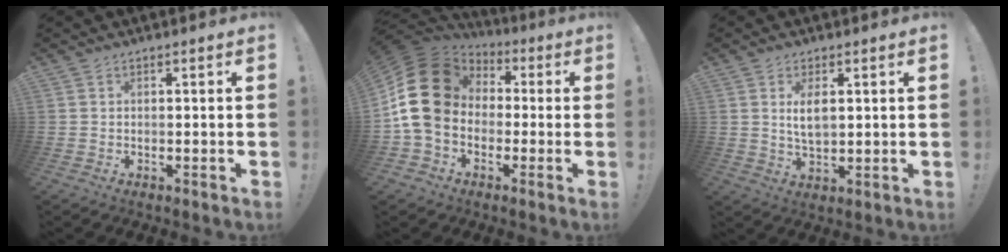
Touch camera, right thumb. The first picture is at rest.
{"total": 19.6, "force": [1.8, 14.9, 12.7], "torque": [-0.227, 0.005, 0.043]}
{"total": 5.4, "force": [1.3, 2.5, 4.6], "torque": [-0.076, -0.007, 0.016]}